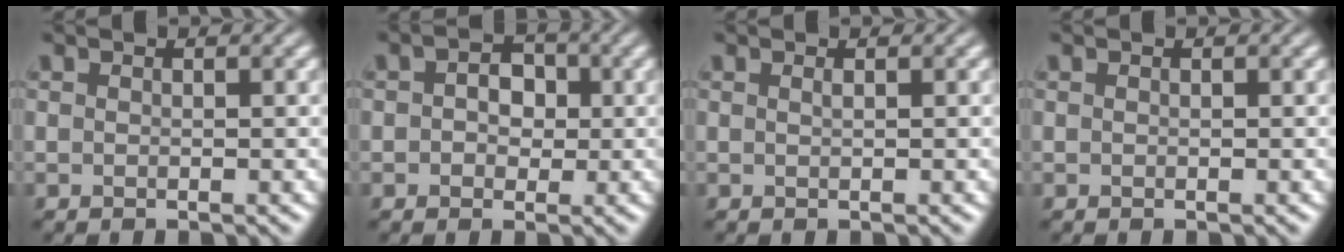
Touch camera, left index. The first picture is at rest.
{"total": 3.0, "force": [0.3, 2.3, 1.9], "torque": [-0.019, 0.004, -0.009]}
{"total": 0.5, "force": [0.2, 0.2, 0.4], "torque": [-0.004, 0.002, 0.003]}
{"total": 0.0}